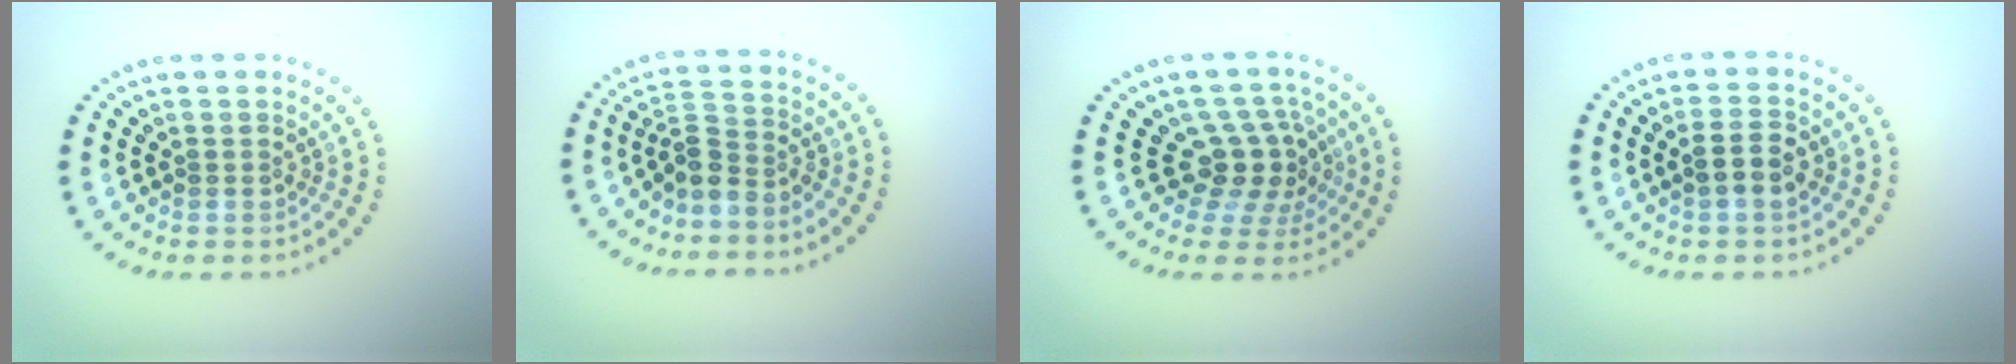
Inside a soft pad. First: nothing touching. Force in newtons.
{"total": 2.9, "press": 2.1, "slide": 2.0}
{"total": 3.8, "press": 2.8, "slide": 2.6}
{"total": 2.4, "press": 2.3, "slide": 0.4}